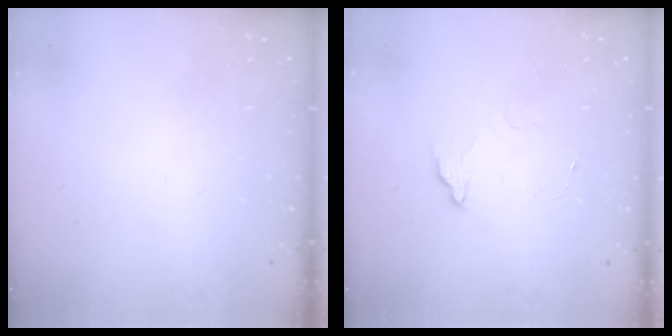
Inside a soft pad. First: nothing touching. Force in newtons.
{"total": 2.2, "press": 2.2, "slide": 0.2}